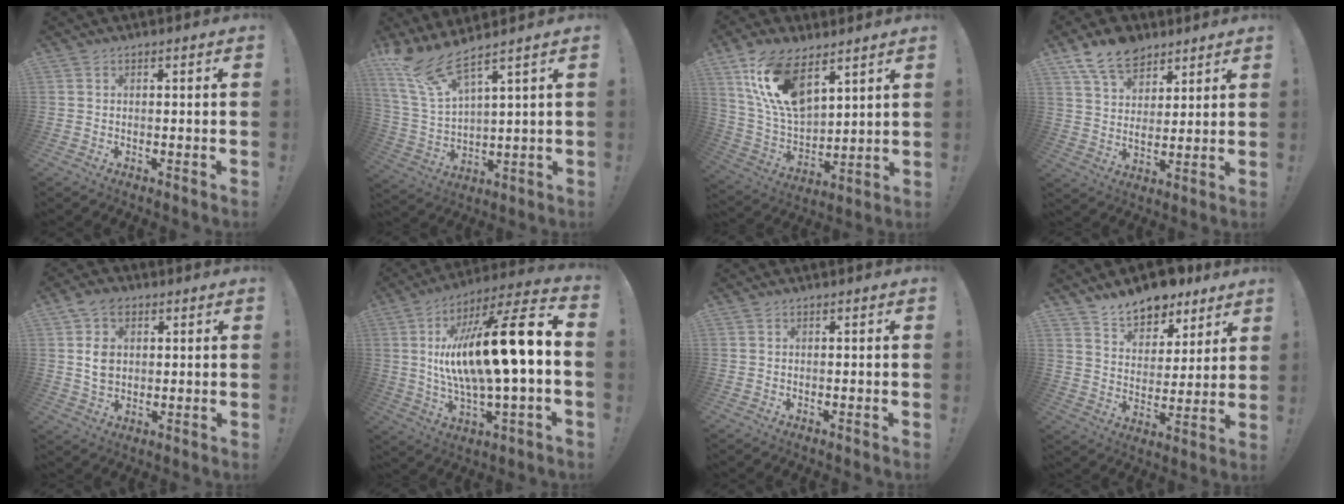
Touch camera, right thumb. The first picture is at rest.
{"total": 11.1, "force": [9.0, 2.0, 6.1], "torque": [-0.130, -0.052, 0.161]}
{"total": 17.1, "force": [10.0, 8.6, 10.9], "torque": [-0.234, -0.053, 0.186]}
{"total": 11.5, "force": [8.4, 6.6, 4.4], "torque": [-0.077, -0.043, 0.161]}
{"total": 8.0, "force": [2.0, 6.2, 4.7], "torque": [-0.080, 0.006, 0.040]}
{"total": 21.8, "force": [1.8, 4.1, 21.4], "torque": [-0.387, -0.016, 0.014]}
{"total": 0.0}
{"total": 11.2, "force": [9.3, 5.4, 3.1], "torque": [-0.055, -0.067, 0.174]}